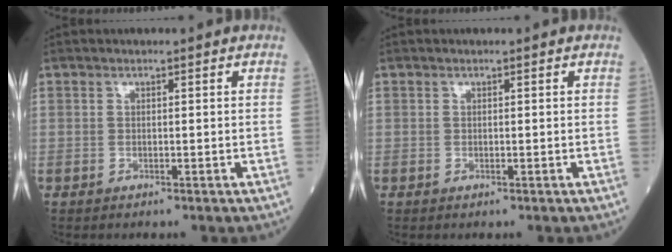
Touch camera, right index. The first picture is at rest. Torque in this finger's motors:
{"motor_torque": [0.00, 0.00, 0.00, -0.01]}